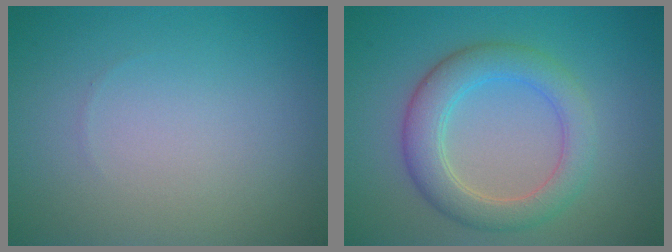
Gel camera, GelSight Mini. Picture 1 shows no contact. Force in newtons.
{"total": 4.7, "press": 4.7, "slide": 0.1}